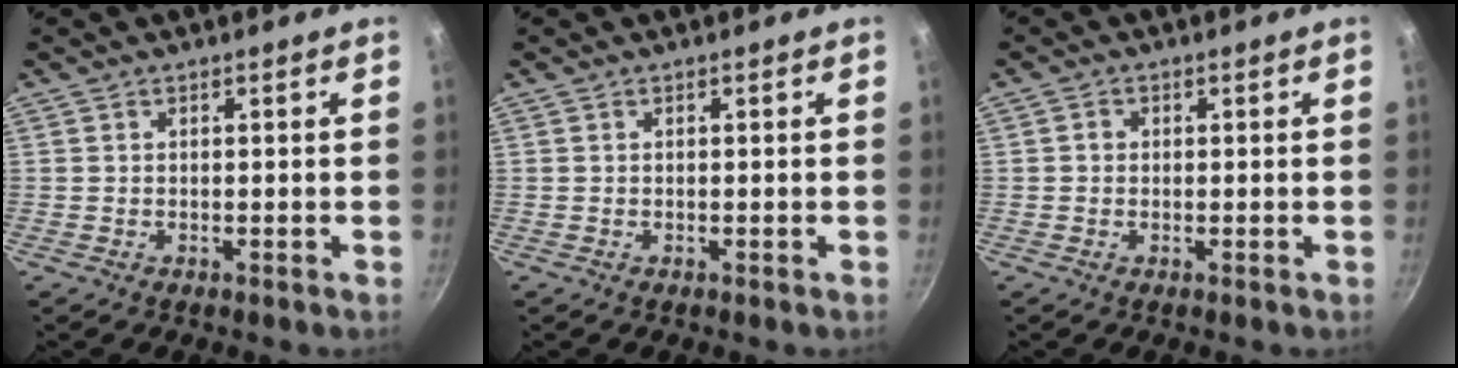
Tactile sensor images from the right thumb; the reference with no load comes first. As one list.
[{"total": 0.0}, {"total": 1.3, "force": [0.0, 1.2, 0.5], "torque": [-0.004, 0.003, -0.001]}]